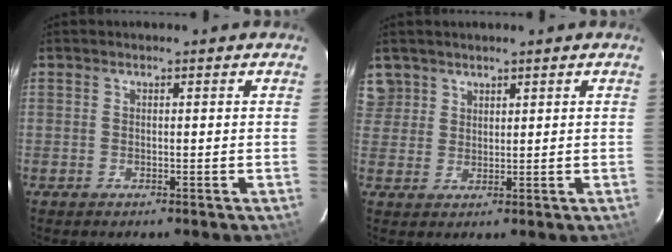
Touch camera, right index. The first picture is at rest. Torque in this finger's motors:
{"motor_torque": [0.09, 0.21, 0.00, -0.01]}